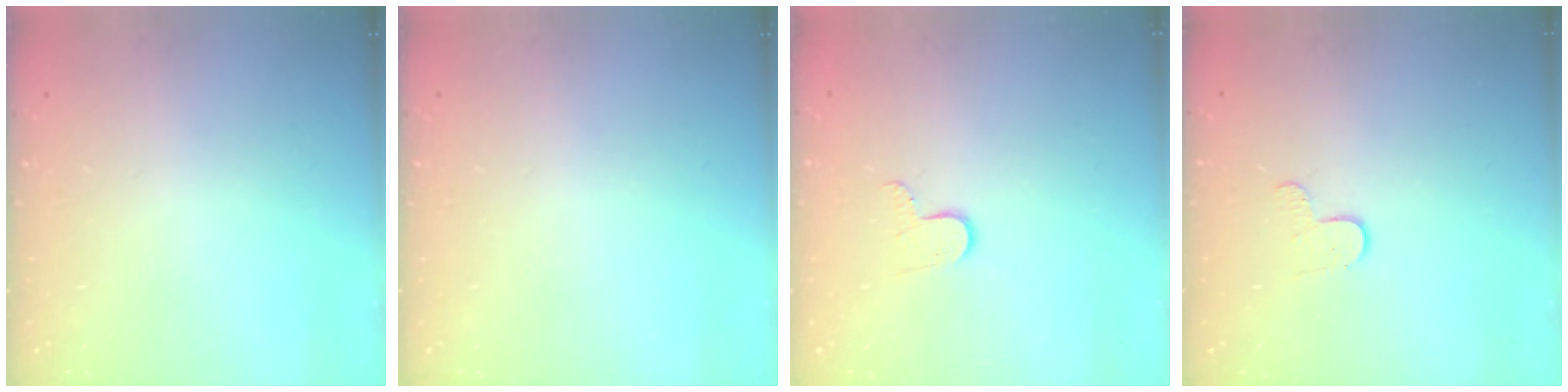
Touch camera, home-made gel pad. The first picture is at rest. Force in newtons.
{"total": 0.0}
{"total": 5.2, "press": 5.2, "slide": 0.4}
{"total": 4.4, "press": 4.4, "slide": 0.4}